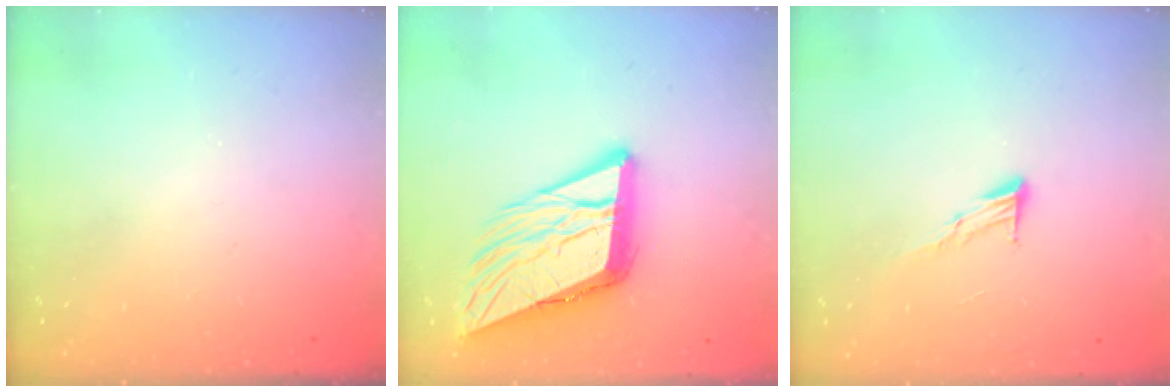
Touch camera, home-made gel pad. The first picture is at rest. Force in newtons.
{"total": 16.4, "press": 16.2, "slide": 2.8}
{"total": 7.2, "press": 7.2, "slide": 0.6}